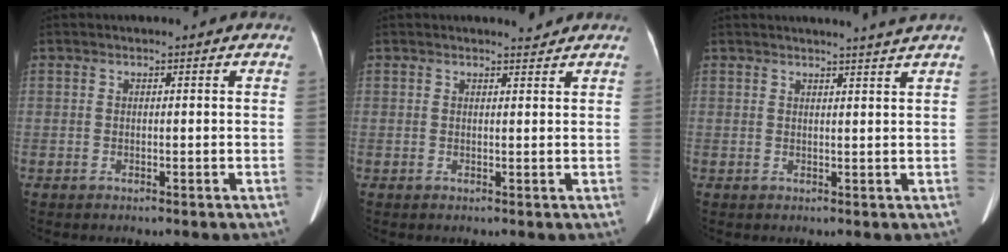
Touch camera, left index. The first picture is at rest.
{"total": 1.2, "force": [1.2, 0.0, 0.0], "torque": [-0.006, -0.009, 0.019]}
{"total": 3.8, "force": [3.3, -1.3, 1.3], "torque": [-0.018, -0.006, 0.037]}